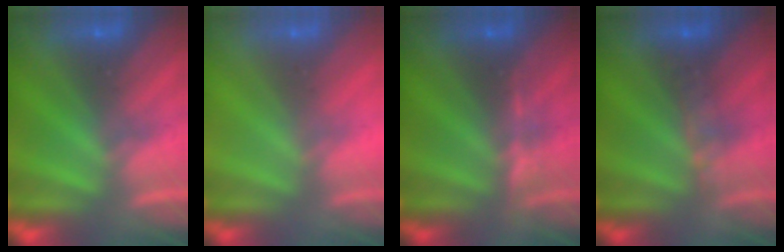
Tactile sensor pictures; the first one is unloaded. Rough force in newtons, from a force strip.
{"total": 2.9}
{"total": 2.8}
{"total": 2.9}